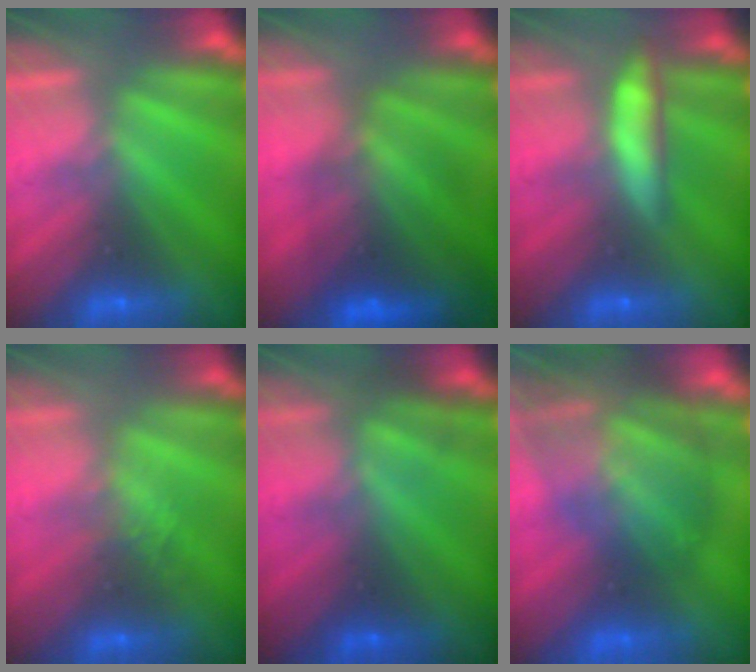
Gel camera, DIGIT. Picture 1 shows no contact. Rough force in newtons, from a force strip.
{"total": 7.5}
{"total": 8.6}
{"total": 1.1}
{"total": 4.6}
{"total": 7.6}